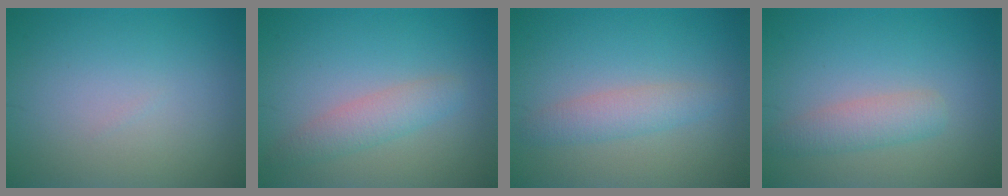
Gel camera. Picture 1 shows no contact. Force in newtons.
{"total": 2.6, "press": 2.6, "slide": 0.2}
{"total": 2.5, "press": 2.5, "slide": 0.2}
{"total": 2.6, "press": 2.6, "slide": 0.2}